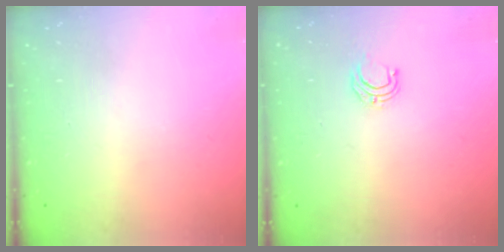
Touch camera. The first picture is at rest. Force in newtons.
{"total": 4.8, "press": 4.8, "slide": 0.3}